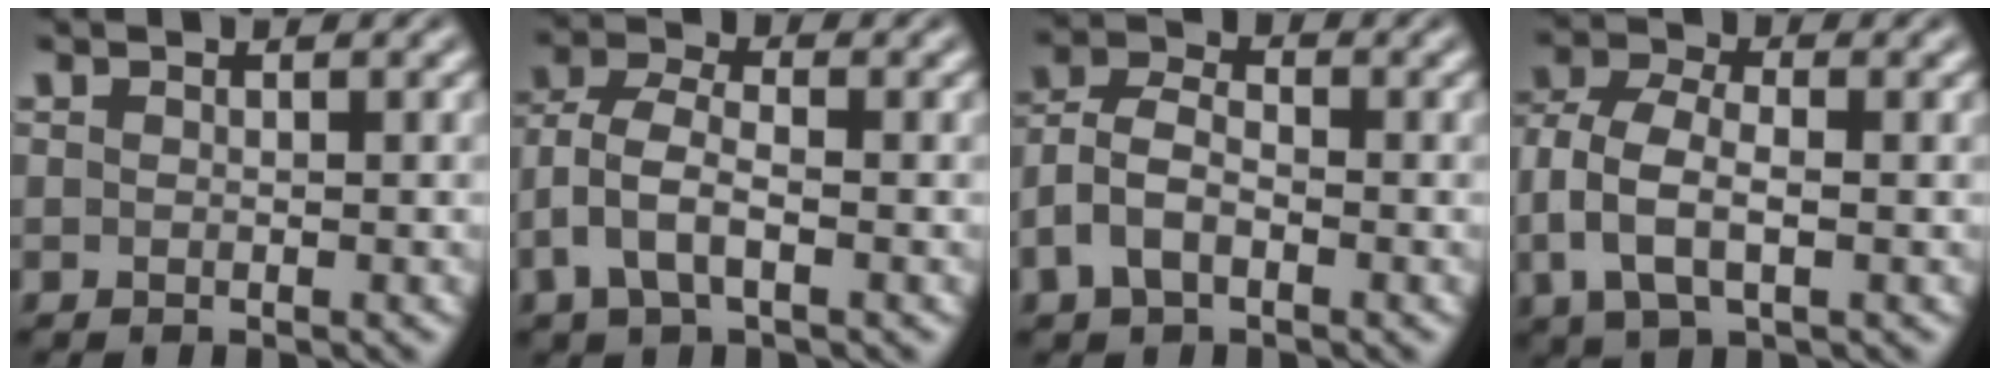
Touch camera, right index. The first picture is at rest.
{"total": 4.5, "force": [-0.6, 3.1, 3.2], "torque": [-0.082, -0.025, -0.001]}
{"total": 5.5, "force": [-1.0, 4.3, 3.2], "torque": [-0.080, -0.019, -0.014]}
{"total": 5.9, "force": [-0.5, 4.0, 4.3], "torque": [-0.107, -0.023, 0.001]}